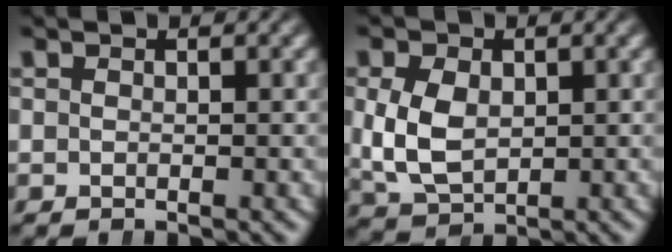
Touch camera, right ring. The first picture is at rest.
{"total": 5.4, "force": [-0.4, 4.3, 3.2], "torque": [-0.087, -0.022, 0.013]}